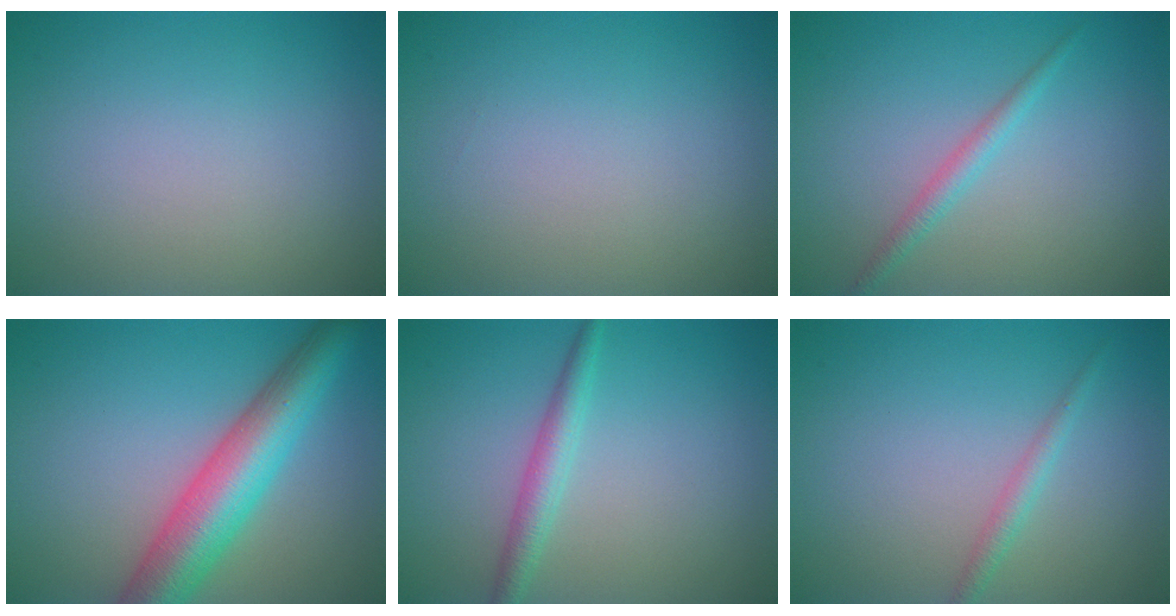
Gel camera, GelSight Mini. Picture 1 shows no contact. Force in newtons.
{"total": 0.0}
{"total": 1.6, "press": 1.6, "slide": 0.1}
{"total": 7.7, "press": 7.7, "slide": 0.4}
{"total": 2.3, "press": 2.3, "slide": 0.0}
{"total": 1.4, "press": 1.4, "slide": 0.0}